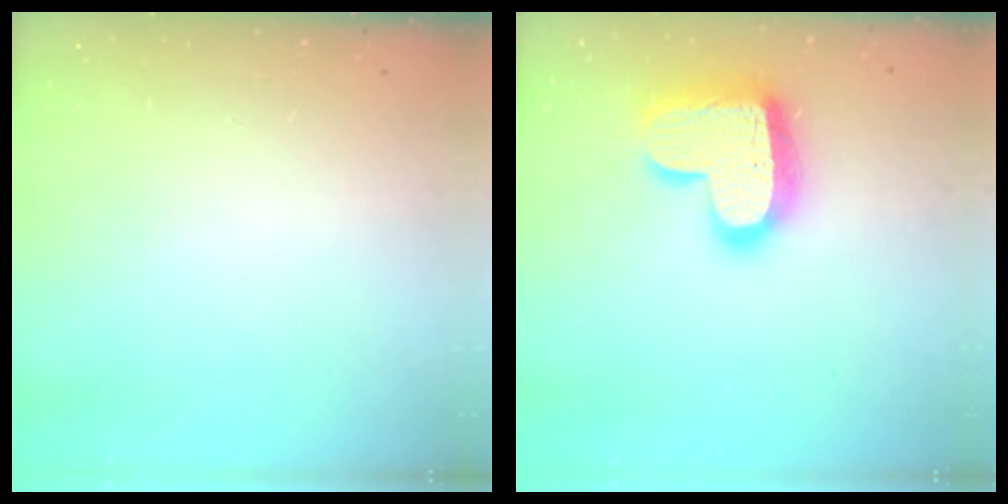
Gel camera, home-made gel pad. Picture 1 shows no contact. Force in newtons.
{"total": 19.5, "press": 19.5, "slide": 1.4}